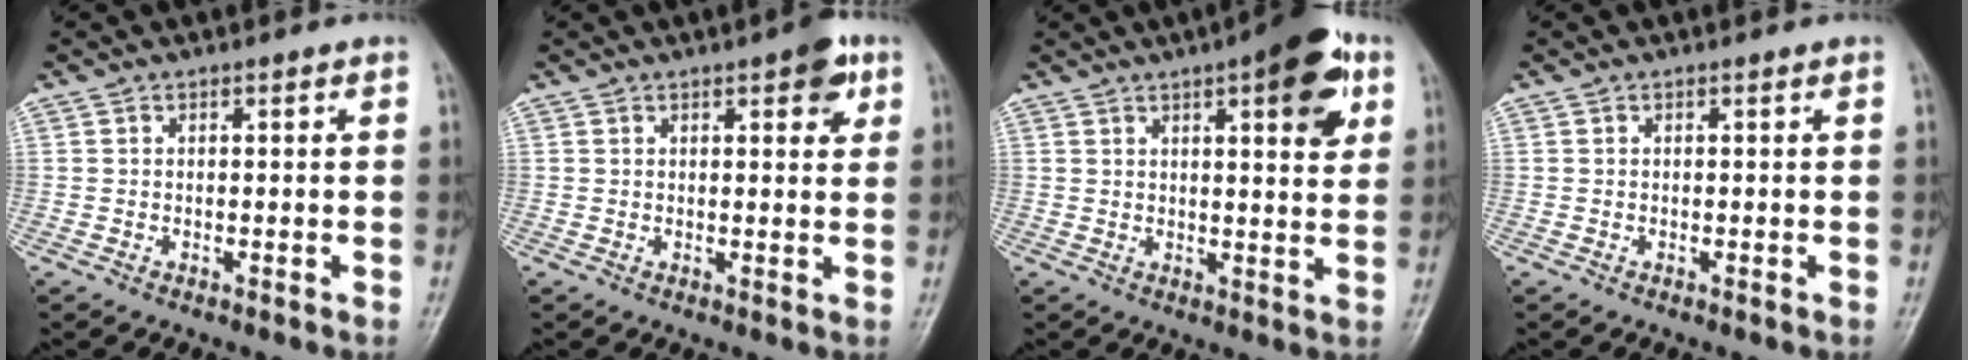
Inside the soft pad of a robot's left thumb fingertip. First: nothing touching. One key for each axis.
{"total": 5.0, "fx": 2.5, "fy": 2.0, "fz": 3.9, "tx": -0.034, "ty": -0.006, "tz": 0.024}
{"total": 12.2, "fx": 5.6, "fy": 3.9, "fz": 10.1, "tx": -0.106, "ty": -0.013, "tz": 0.066}
{"total": 0.0}